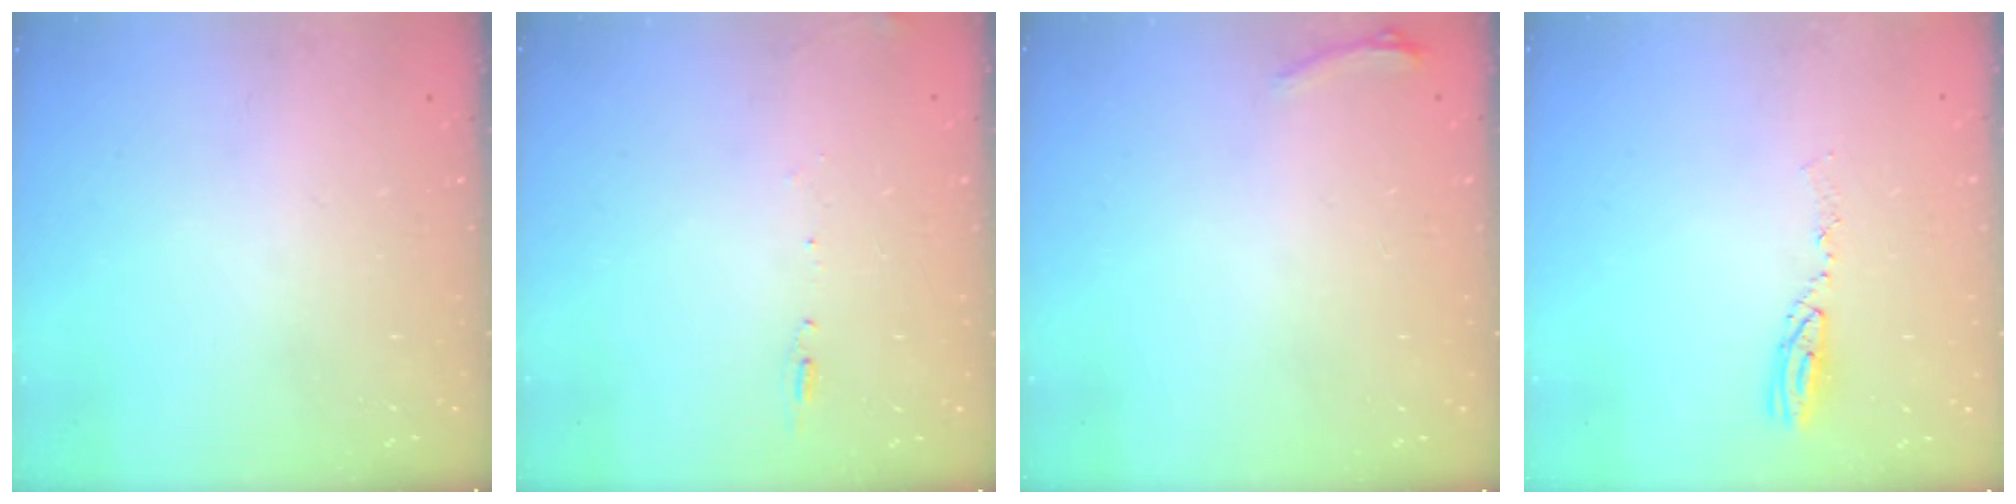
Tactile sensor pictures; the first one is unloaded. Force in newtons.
{"total": 5.6, "press": 5.3, "slide": 1.7}
{"total": 5.0, "press": 4.7, "slide": 1.9}
{"total": 5.4, "press": 5.3, "slide": 0.6}